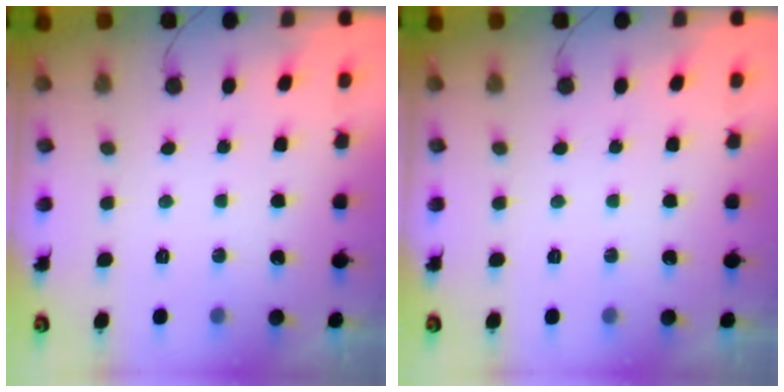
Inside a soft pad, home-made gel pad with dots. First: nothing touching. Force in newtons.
{"total": 0.0}